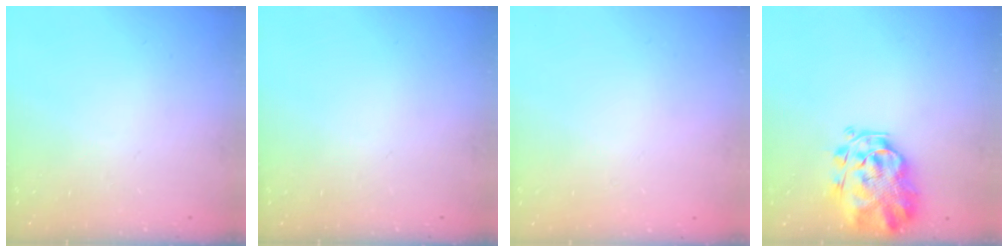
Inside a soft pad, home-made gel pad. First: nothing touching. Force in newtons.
{"total": 0.0}
{"total": 1.8, "press": 1.8, "slide": 0.2}
{"total": 3.4, "press": 3.0, "slide": 1.6}